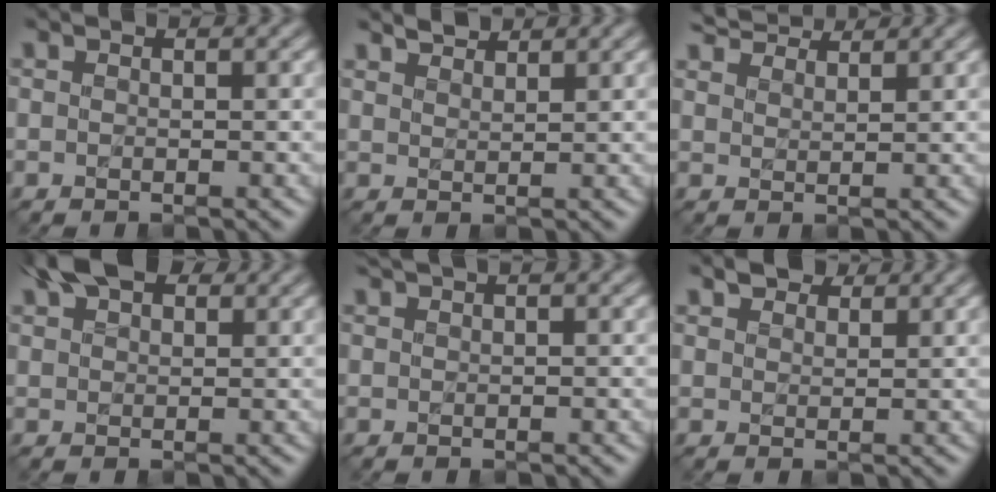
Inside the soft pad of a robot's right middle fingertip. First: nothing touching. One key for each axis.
{"total": 1.9, "fx": 1.9, "fy": -0.1, "fz": -0.5, "tx": 0.008, "ty": 0.002, "tz": 0.034}
{"total": 4.3, "fx": 4.3, "fy": 0.3, "fz": 0.4, "tx": -0.014, "ty": 0.009, "tz": 0.065}
{"total": 4.6, "fx": 3.5, "fy": 1.9, "fz": 2.2, "tx": -0.035, "ty": 0.018, "tz": 0.058}
{"total": 1.8, "fx": 1.3, "fy": 0.6, "fz": 1.1, "tx": -0.007, "ty": 0.001, "tz": 0.003}
{"total": 2.1, "fx": 2.1, "fy": 0.5, "fz": -0.1, "tx": -0.004, "ty": 0.005, "tz": 0.038}